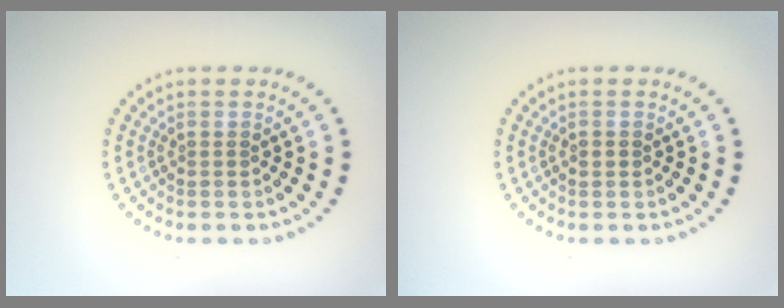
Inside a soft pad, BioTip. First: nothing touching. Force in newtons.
{"total": 0.9, "press": 0.9, "slide": 0.2}